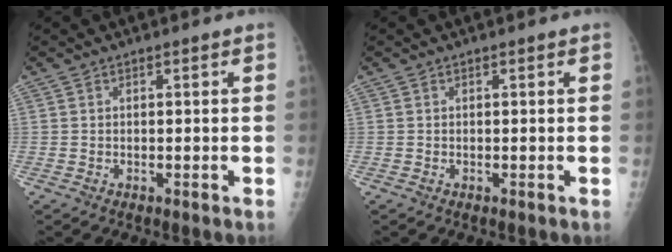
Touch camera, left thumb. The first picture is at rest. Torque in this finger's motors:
{"motor_torque": [-0.21, -0.05, -0.10, -0.04, 0.02]}